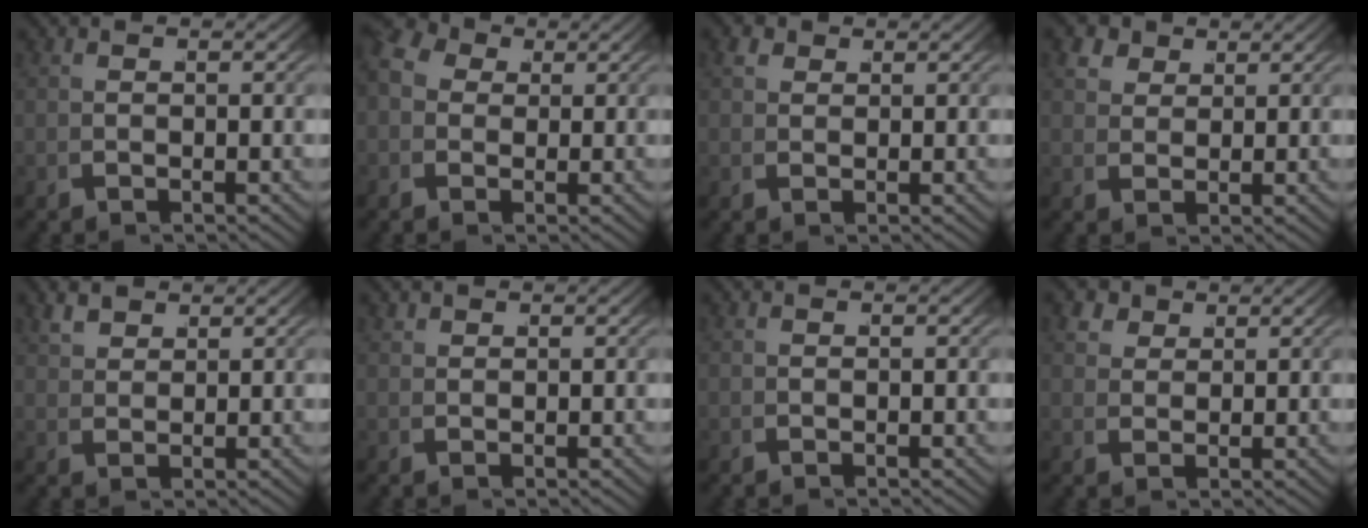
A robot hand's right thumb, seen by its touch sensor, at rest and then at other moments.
{"total": 6.6, "force": [1.8, 5.3, 3.5], "torque": [-0.066, 0.008, 0.015]}
{"total": 1.8, "force": [1.1, 1.3, 0.6], "torque": [-0.018, -0.004, 0.025]}
{"total": 3.3, "force": [2.2, 2.3, 1.0], "torque": [-0.030, -0.003, 0.045]}
{"total": 2.2, "force": [2.2, 0.4, 0.3], "torque": [-0.004, 0.005, 0.048]}
{"total": 0.6, "force": [0.6, 0.3, 0.0], "torque": [0.004, -0.003, 0.017]}
{"total": 0.0}
{"total": 3.0, "force": [2.0, 2.0, 0.9], "torque": [-0.026, -0.004, 0.042]}